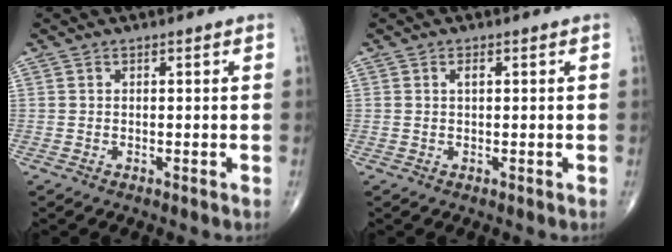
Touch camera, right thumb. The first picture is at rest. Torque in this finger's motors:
{"motor_torque": [0.63, 1.34, 0.41, 0.31, -0.01]}